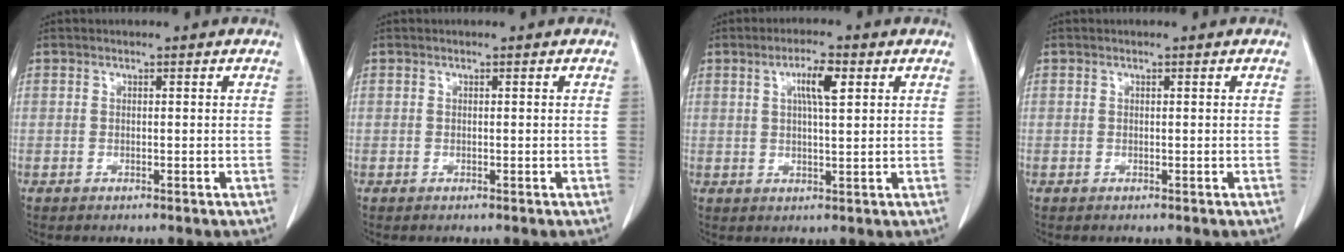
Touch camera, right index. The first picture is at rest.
{"total": 0.0}
{"total": 4.9, "force": [1.8, 0.7, 4.5], "torque": [-0.082, 0.002, 0.031]}
{"total": 0.0}